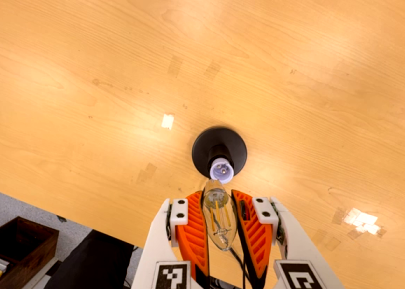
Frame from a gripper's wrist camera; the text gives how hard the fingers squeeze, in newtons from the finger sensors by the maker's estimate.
{"total": 22.4, "left": 25.0, "right": 19.9}